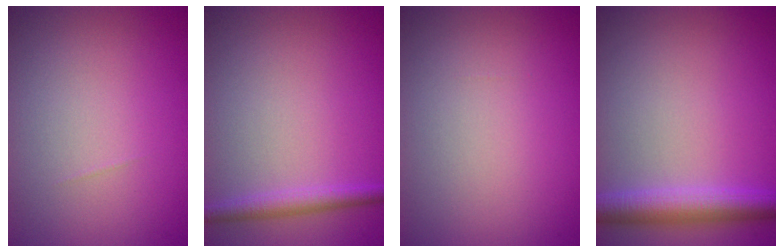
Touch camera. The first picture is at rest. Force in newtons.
{"total": 2.1, "press": 2.1, "slide": 0.0}
{"total": 0.0}
{"total": 4.1, "press": 4.1, "slide": 0.1}